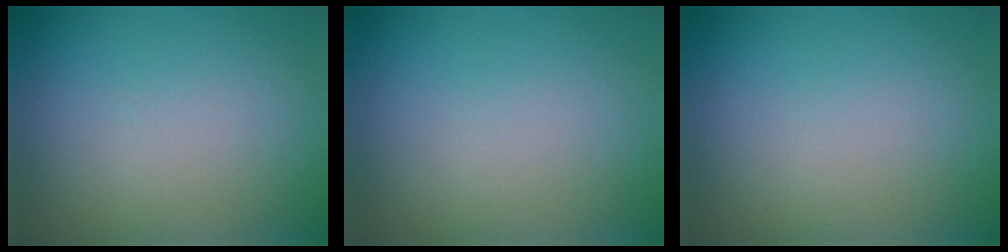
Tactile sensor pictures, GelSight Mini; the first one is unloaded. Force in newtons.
{"total": 0.0}
{"total": 0.0}